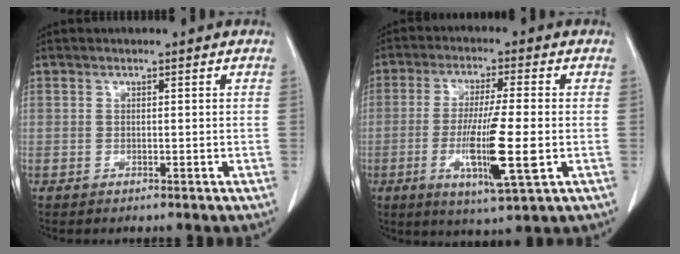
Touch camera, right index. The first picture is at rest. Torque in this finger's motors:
{"motor_torque": [1.36, -0.78, 0.42, 0.21]}